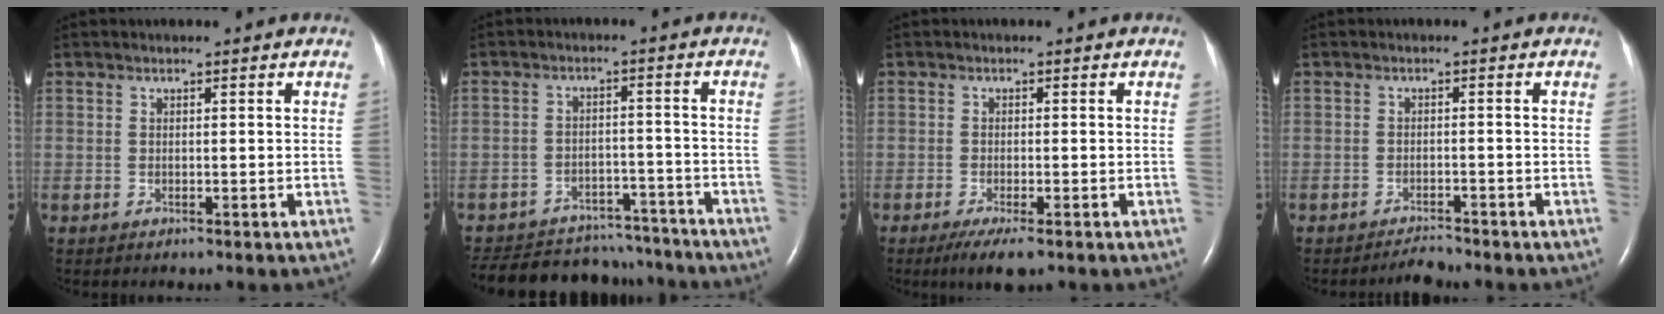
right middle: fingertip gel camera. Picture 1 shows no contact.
{"total": 18.9, "force": [-17.2, 6.2, 5.0], "torque": [-0.123, 0.002, -0.232]}
{"total": 4.1, "force": [-2.6, 0.8, 3.1], "torque": [-0.056, -0.011, -0.041]}
{"total": 1.9, "force": [-1.9, 0.0, 0.1], "torque": [-0.004, -0.010, -0.030]}